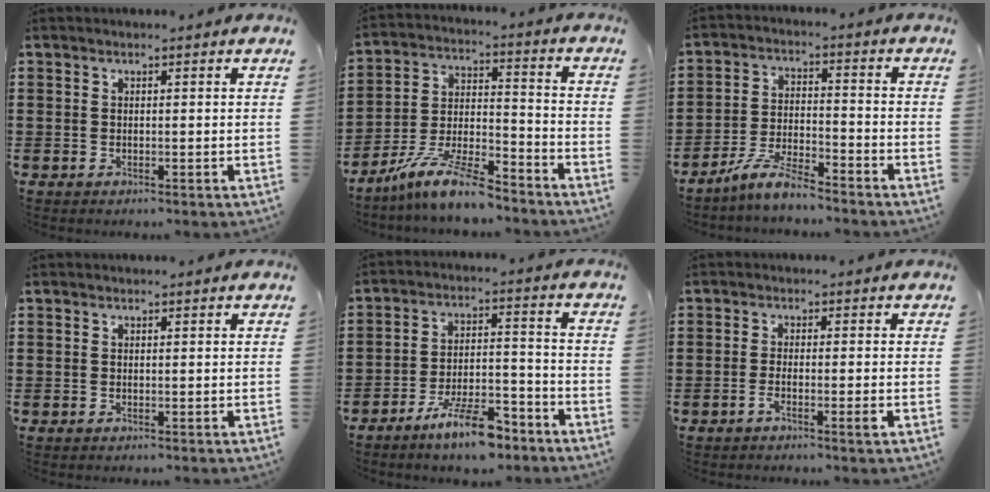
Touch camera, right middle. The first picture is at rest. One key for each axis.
{"total": 10.6, "fx": -9.0, "fy": 1.4, "fz": 5.3, "tx": -0.110, "ty": 0.018, "tz": -0.179}
{"total": 6.3, "fx": -5.6, "fy": 0.8, "fz": 2.9, "tx": -0.073, "ty": -0.003, "tz": -0.111}
{"total": 0.0}
{"total": 9.1, "fx": -7.1, "fy": 2.1, "fz": 5.3, "tx": -0.096, "ty": 0.016, "tz": -0.132}
{"total": 2.3, "fx": -1.2, "fy": 0.0, "fz": 1.9, "tx": -0.040, "ty": -0.004, "tz": -0.026}